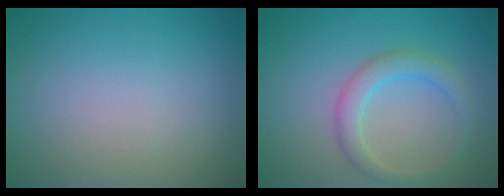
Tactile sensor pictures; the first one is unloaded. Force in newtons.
{"total": 2.8, "press": 2.8, "slide": 0.1}